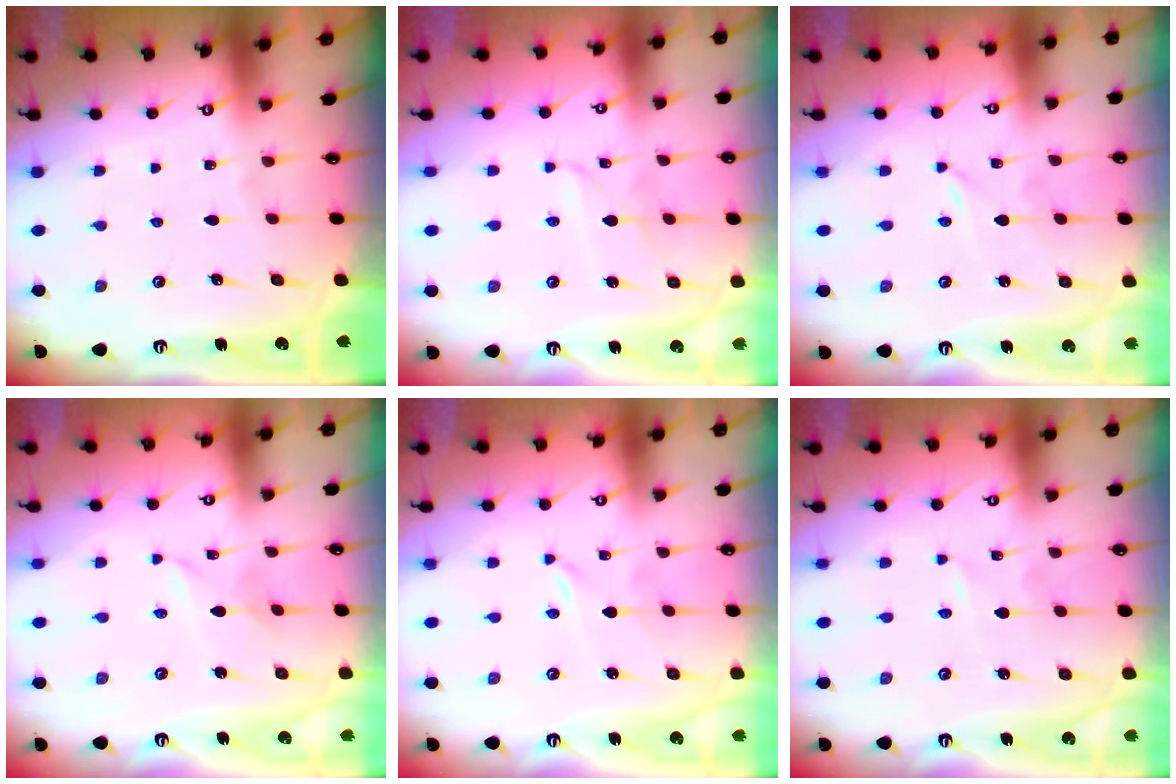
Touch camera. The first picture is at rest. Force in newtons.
{"total": 4.6, "press": 4.6, "slide": 0.4}
{"total": 0.0}
{"total": 1.3, "press": 1.3, "slide": 0.1}
{"total": 0.0}
{"total": 0.7, "press": 0.7, "slide": 0.1}